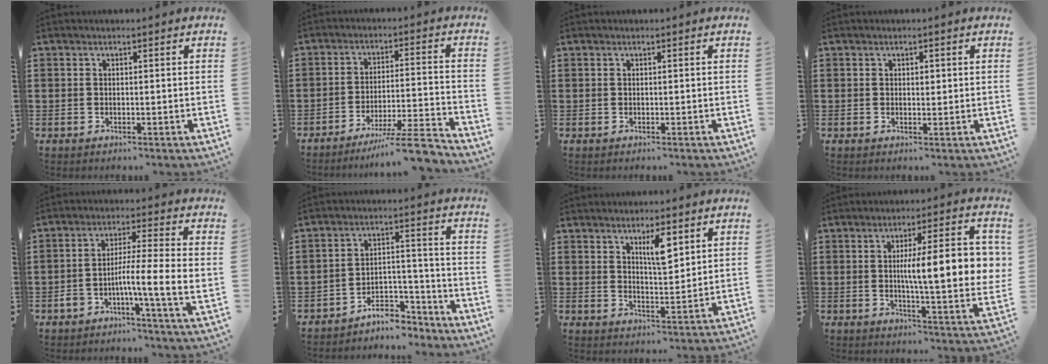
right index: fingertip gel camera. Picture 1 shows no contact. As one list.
[{"total": 8.0, "force": [-6.8, -0.2, 4.2], "torque": [-0.068, -0.001, -0.130]}, {"total": 0.0}, {"total": 0.8, "force": [0.3, 0.5, 0.6], "torque": [-0.003, 0.000, 0.003]}, {"total": 7.6, "force": [-2.4, 0.2, 7.2], "torque": [-0.137, -0.009, -0.050]}, {"total": 6.1, "force": [-5.7, 1.6, 1.6], "torque": [-0.030, 0.017, -0.112]}, {"total": 5.2, "force": [2.8, 1.6, 4.1], "torque": [-0.064, -0.004, 0.042]}, {"total": 12.2, "force": [1.1, 2.5, 11.9], "torque": [-0.186, 0.000, 0.014]}]